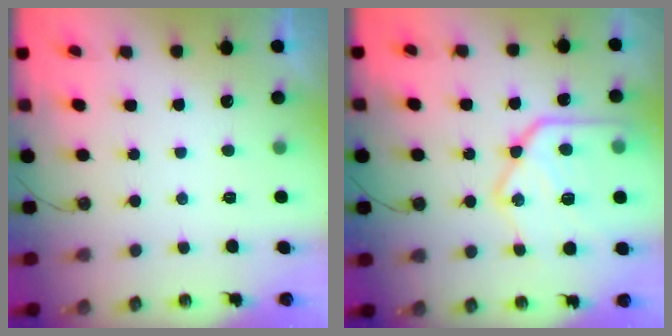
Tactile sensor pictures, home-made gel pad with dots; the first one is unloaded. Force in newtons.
{"total": 23.0, "press": 22.9, "slide": 2.1}